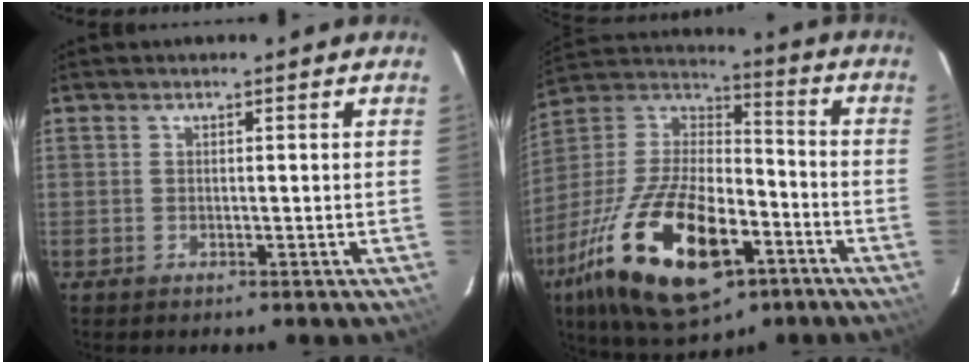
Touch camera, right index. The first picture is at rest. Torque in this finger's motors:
{"motor_torque": [2.12, -0.02, 1.05, 0.21]}